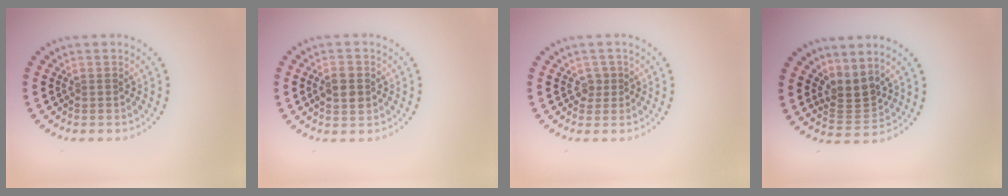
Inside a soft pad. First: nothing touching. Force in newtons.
{"total": 2.7, "press": 2.7, "slide": 0.1}
{"total": 1.2, "press": 1.0, "slide": 0.7}
{"total": 2.6, "press": 1.9, "slide": 1.8}